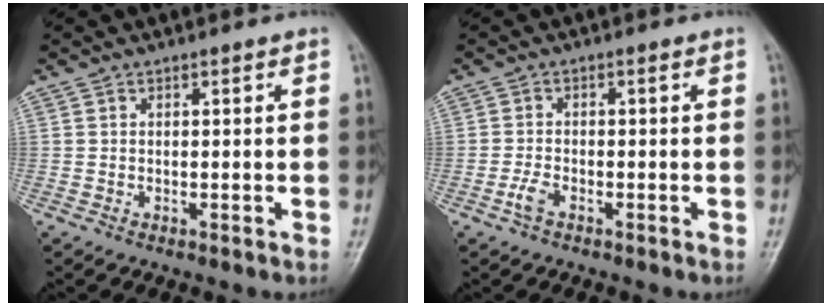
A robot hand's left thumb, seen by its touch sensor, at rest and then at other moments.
{"total": 2.2, "force": [-1.3, 0.9, 1.6], "torque": [-0.039, 0.006, -0.030]}